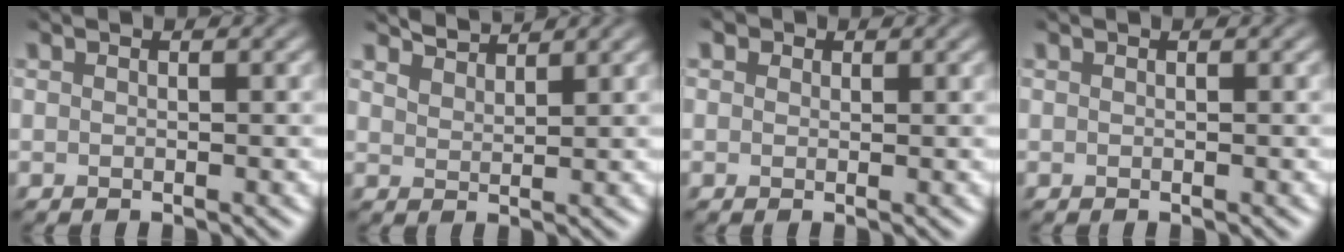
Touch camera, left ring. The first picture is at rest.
{"total": 2.4, "force": [2.4, 0.2, 0.4], "torque": [-0.008, 0.003, 0.046]}
{"total": 1.2, "force": [0.7, 0.9, 0.5], "torque": [-0.007, 0.000, 0.001]}
{"total": 0.0}